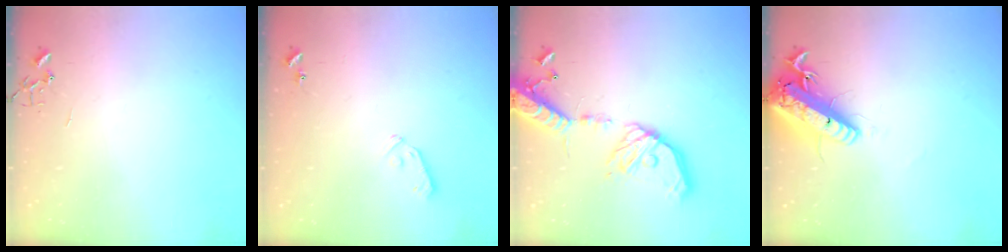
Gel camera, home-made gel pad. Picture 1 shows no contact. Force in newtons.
{"total": 5.9, "press": 5.9, "slide": 0.6}
{"total": 20.9, "press": 20.5, "slide": 3.9}
{"total": 17.6, "press": 17.3, "slide": 3.4}